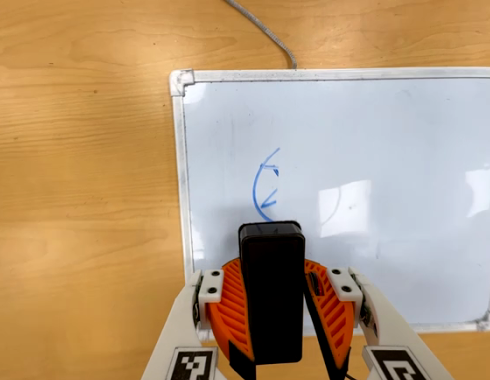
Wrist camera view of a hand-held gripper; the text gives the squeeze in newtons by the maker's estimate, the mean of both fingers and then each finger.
{"total": 8.1, "left": 8.9, "right": 7.3}